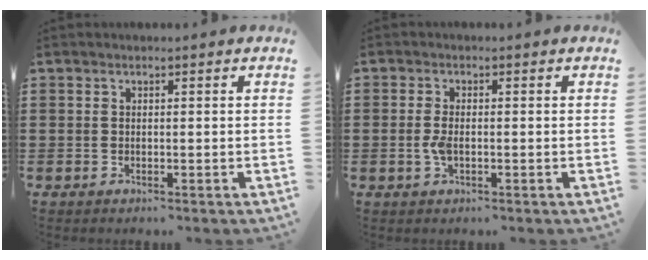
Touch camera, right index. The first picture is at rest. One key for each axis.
{"total": 2.5, "fx": -0.4, "fy": 1.0, "fz": 2.2, "tx": -0.057, "ty": -0.007, "tz": -0.012}